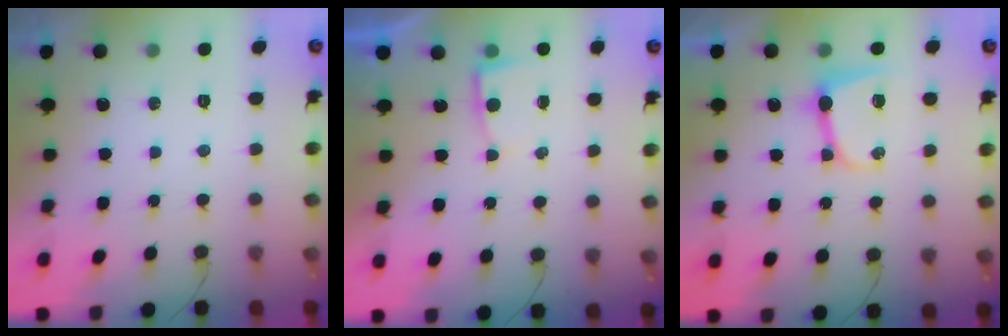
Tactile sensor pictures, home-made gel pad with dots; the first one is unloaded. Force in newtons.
{"total": 2.6, "press": 2.6, "slide": 0.3}
{"total": 8.3, "press": 8.2, "slide": 0.8}